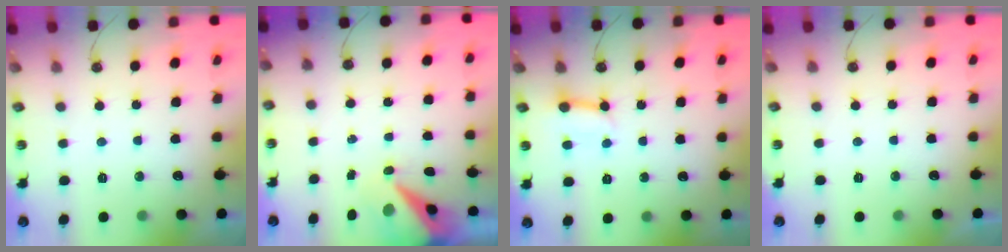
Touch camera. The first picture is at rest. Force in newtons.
{"total": 9.0, "press": 8.9, "slide": 1.3}
{"total": 3.4, "press": 3.4, "slide": 0.1}
{"total": 0.0}